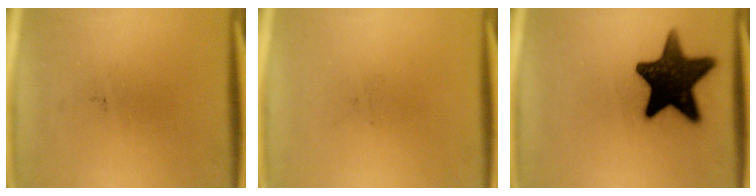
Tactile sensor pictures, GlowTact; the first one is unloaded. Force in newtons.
{"total": 0.0}
{"total": 16.9}